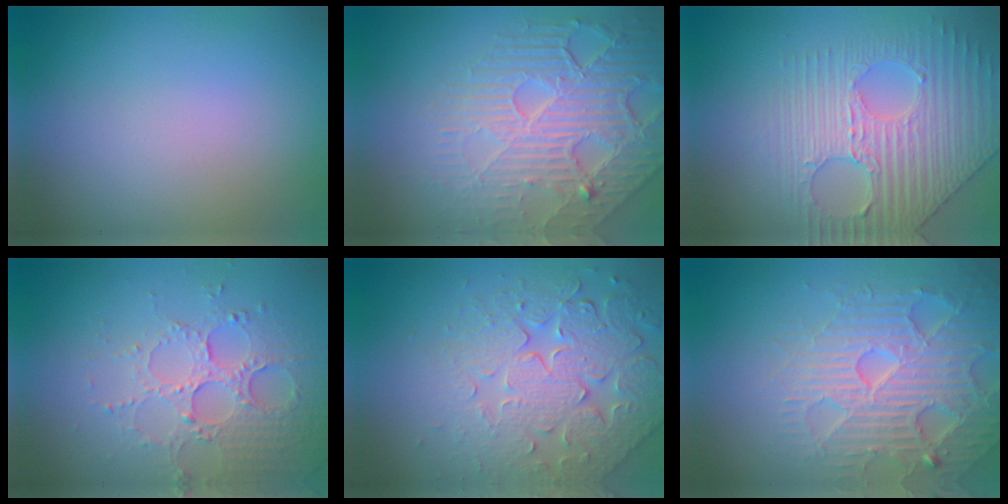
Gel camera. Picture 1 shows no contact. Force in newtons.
{"total": 8.2, "press": 6.0, "slide": 5.6}
{"total": 5.3, "press": 5.0, "slide": 1.9}
{"total": 5.3, "press": 3.7, "slide": 3.7}
{"total": 7.7, "press": 5.8, "slide": 5.1}
{"total": 7.0, "press": 6.9, "slide": 1.4}